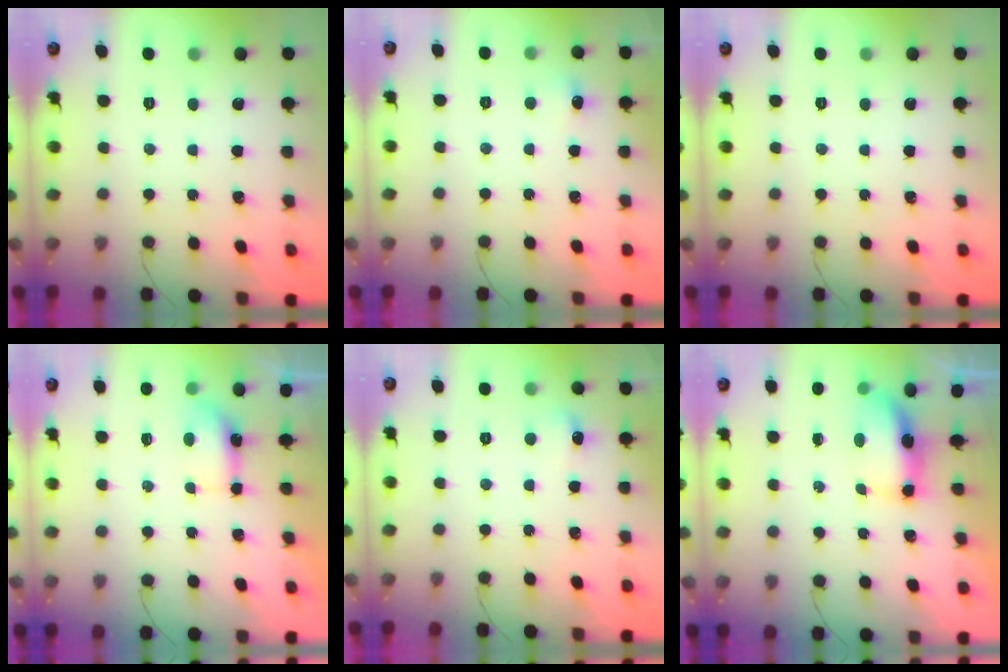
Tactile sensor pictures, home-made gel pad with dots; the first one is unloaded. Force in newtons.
{"total": 4.8, "press": 4.7, "slide": 1.1}
{"total": 0.0}
{"total": 4.9, "press": 4.8, "slide": 0.7}
{"total": 5.3, "press": 5.2, "slide": 1.2}
{"total": 6.6, "press": 6.6, "slide": 0.6}